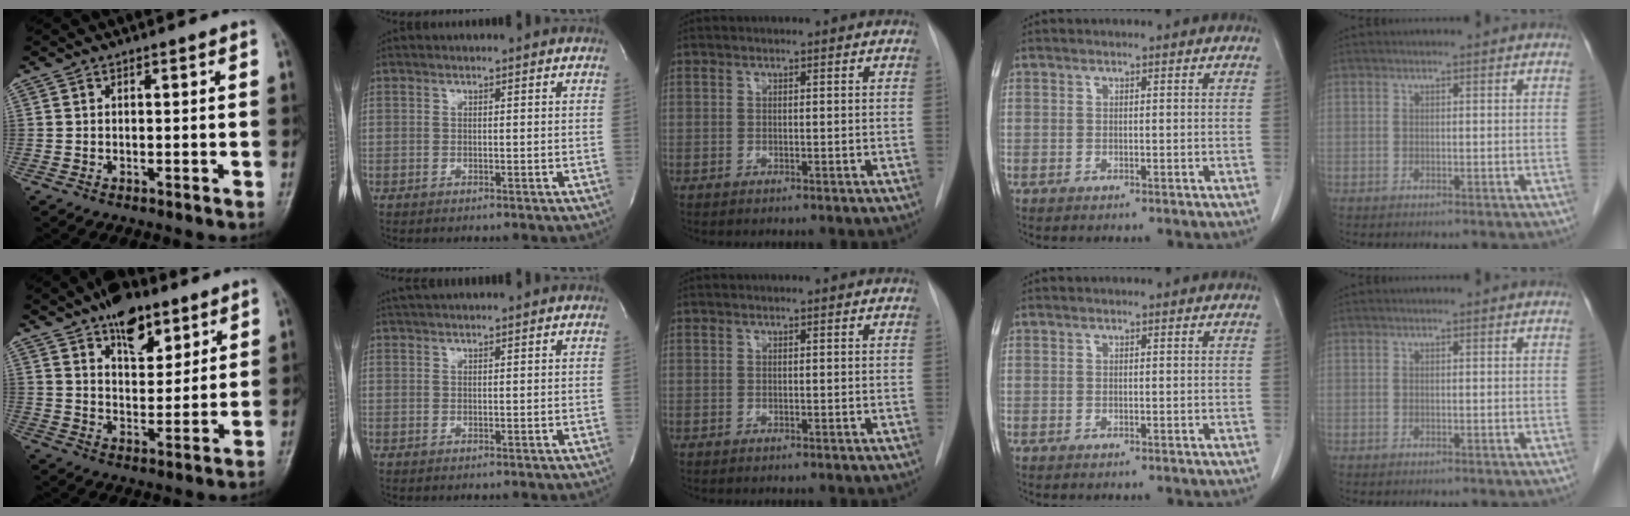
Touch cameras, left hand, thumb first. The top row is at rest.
{"thumb": {"total": 11.4, "force": [7.2, 5.9, 6.5], "torque": [-0.067, -0.040, 0.116]}, "index": {"total": 2.6, "force": [2.3, -0.3, 1.0], "torque": [-0.011, 0.023, 0.045]}}